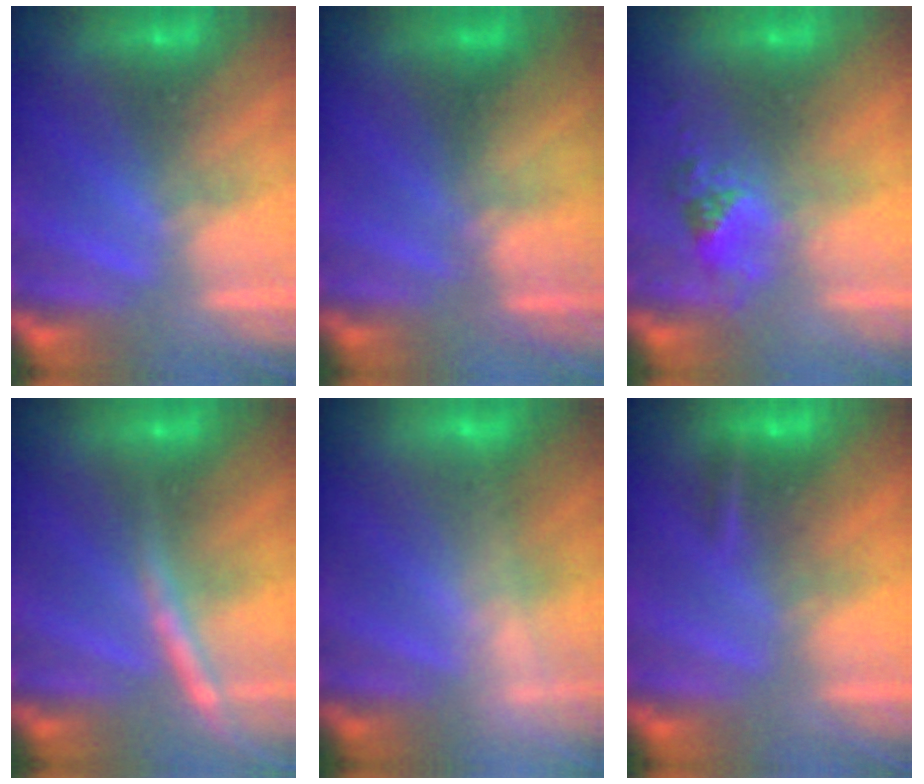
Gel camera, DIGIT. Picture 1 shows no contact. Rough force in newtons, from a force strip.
{"total": 2.8}
{"total": 2.4}
{"total": 2.7}
{"total": 2.4}
{"total": 8.6}